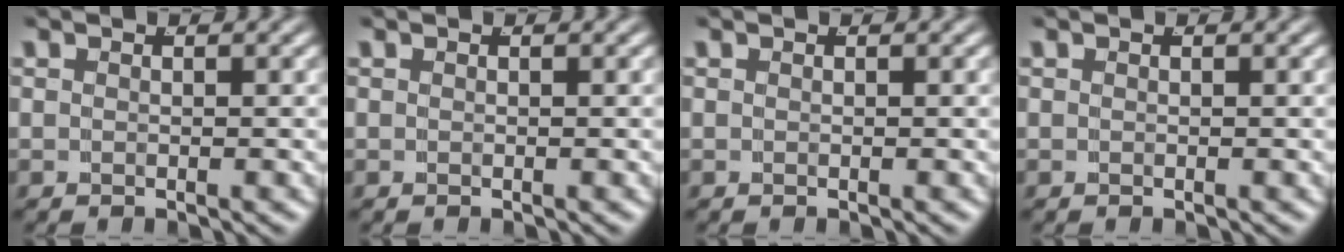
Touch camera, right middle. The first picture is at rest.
{"total": 0.0}
{"total": 0.0}
{"total": 0.0}